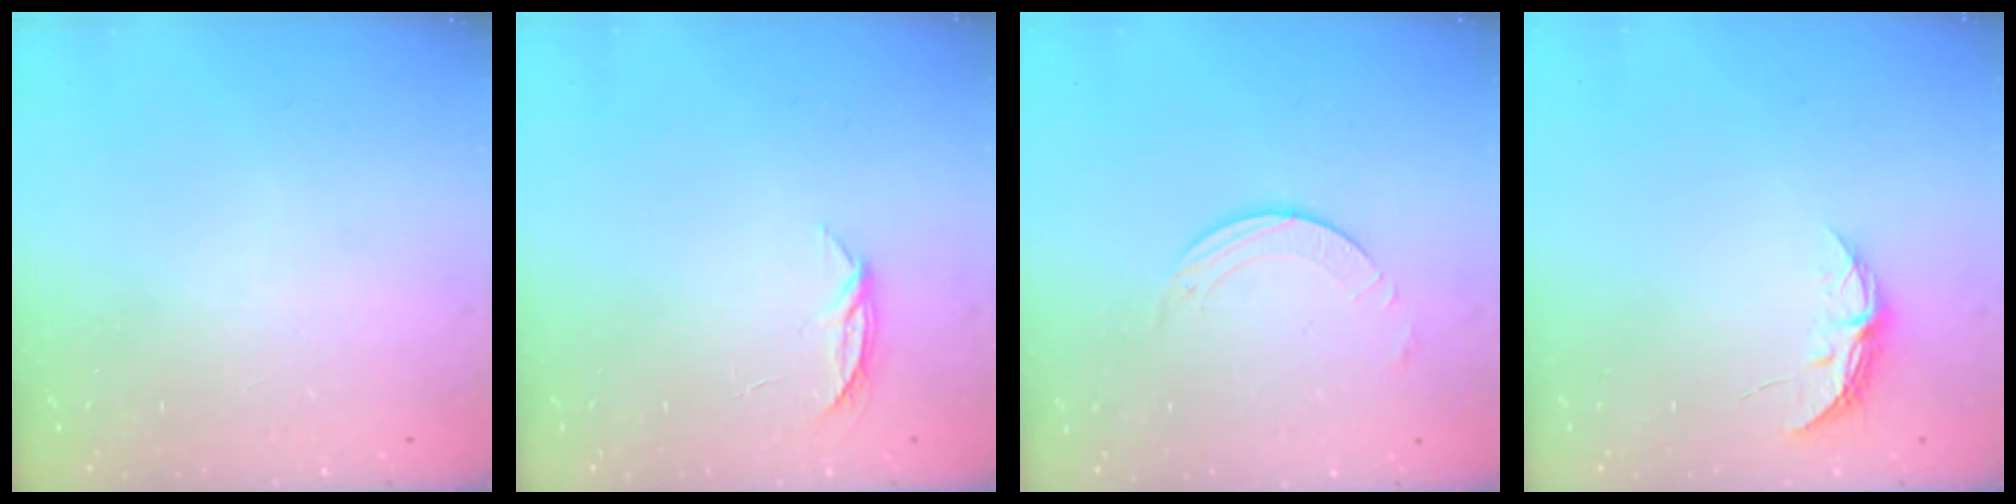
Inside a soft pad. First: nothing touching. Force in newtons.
{"total": 4.0, "press": 4.0, "slide": 0.5}
{"total": 2.5, "press": 2.5, "slide": 0.2}
{"total": 5.3, "press": 5.3, "slide": 0.5}